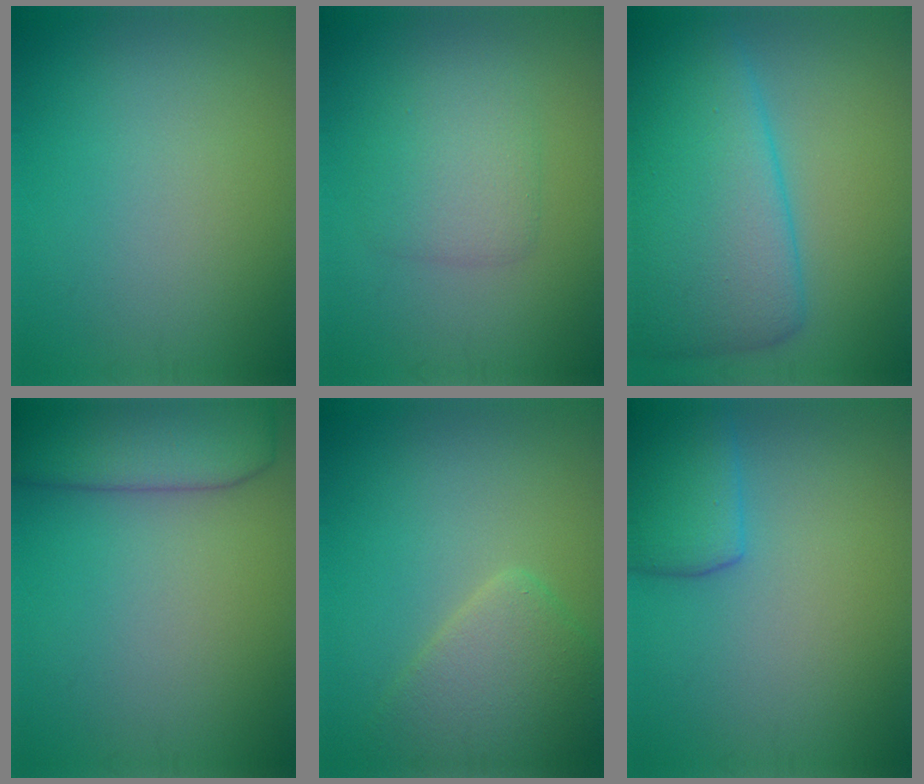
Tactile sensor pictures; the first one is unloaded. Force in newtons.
{"total": 3.0, "press": 3.0, "slide": 0.0}
{"total": 10.5, "press": 10.5, "slide": 0.4}
{"total": 7.7, "press": 7.7, "slide": 0.7}
{"total": 4.5, "press": 4.5, "slide": 0.4}
{"total": 3.9, "press": 3.9, "slide": 0.3}